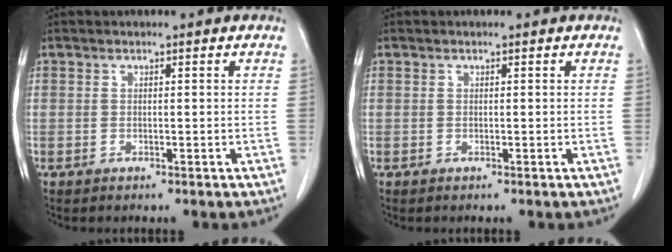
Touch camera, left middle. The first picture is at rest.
{"total": 0.0}